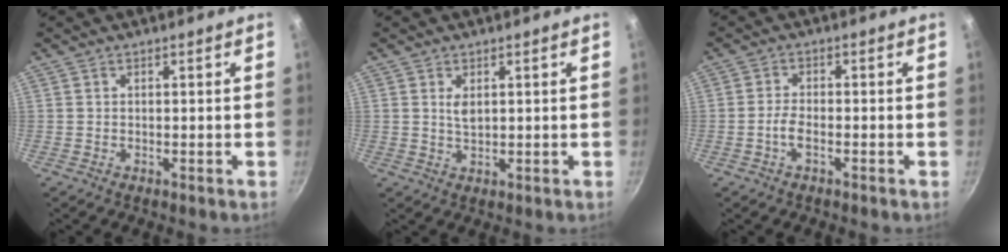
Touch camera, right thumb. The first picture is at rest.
{"total": 2.5, "force": [0.8, 1.3, 1.9], "torque": [-0.034, -0.006, 0.016]}
{"total": 3.0, "force": [-1.3, 1.2, 2.5], "torque": [-0.053, 0.014, -0.031]}